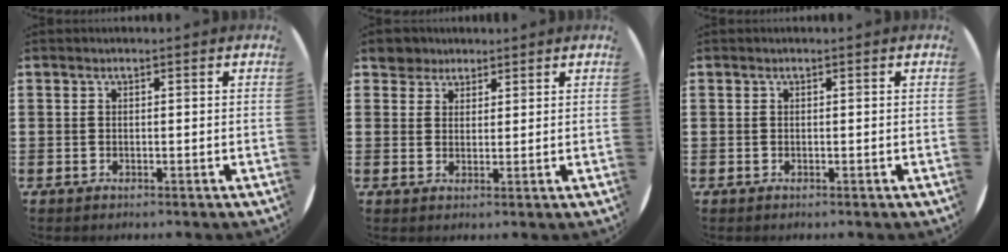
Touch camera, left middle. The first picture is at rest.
{"total": 3.3, "force": [2.8, 1.7, 0.0], "torque": [-0.002, 0.002, 0.054]}
{"total": 0.0}